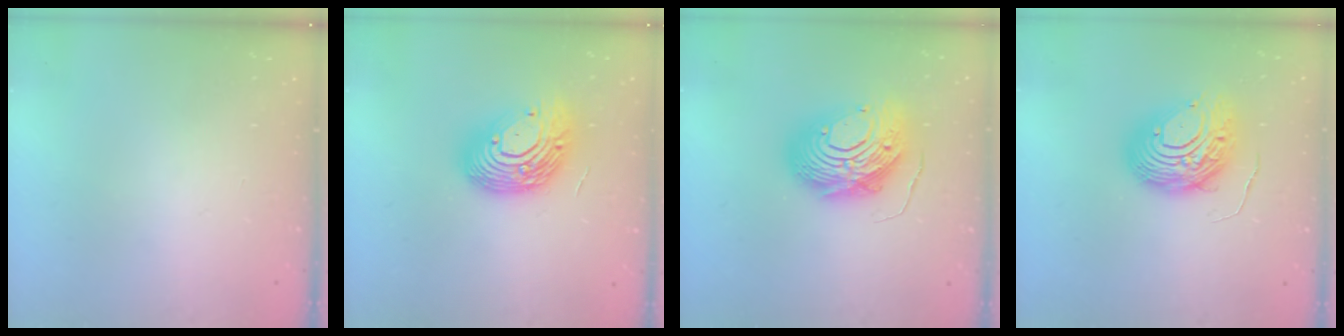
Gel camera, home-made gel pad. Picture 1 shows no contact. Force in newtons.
{"total": 17.8, "press": 17.7, "slide": 1.4}
{"total": 15.2, "press": 15.1, "slide": 1.3}
{"total": 11.8, "press": 11.8, "slide": 1.3}